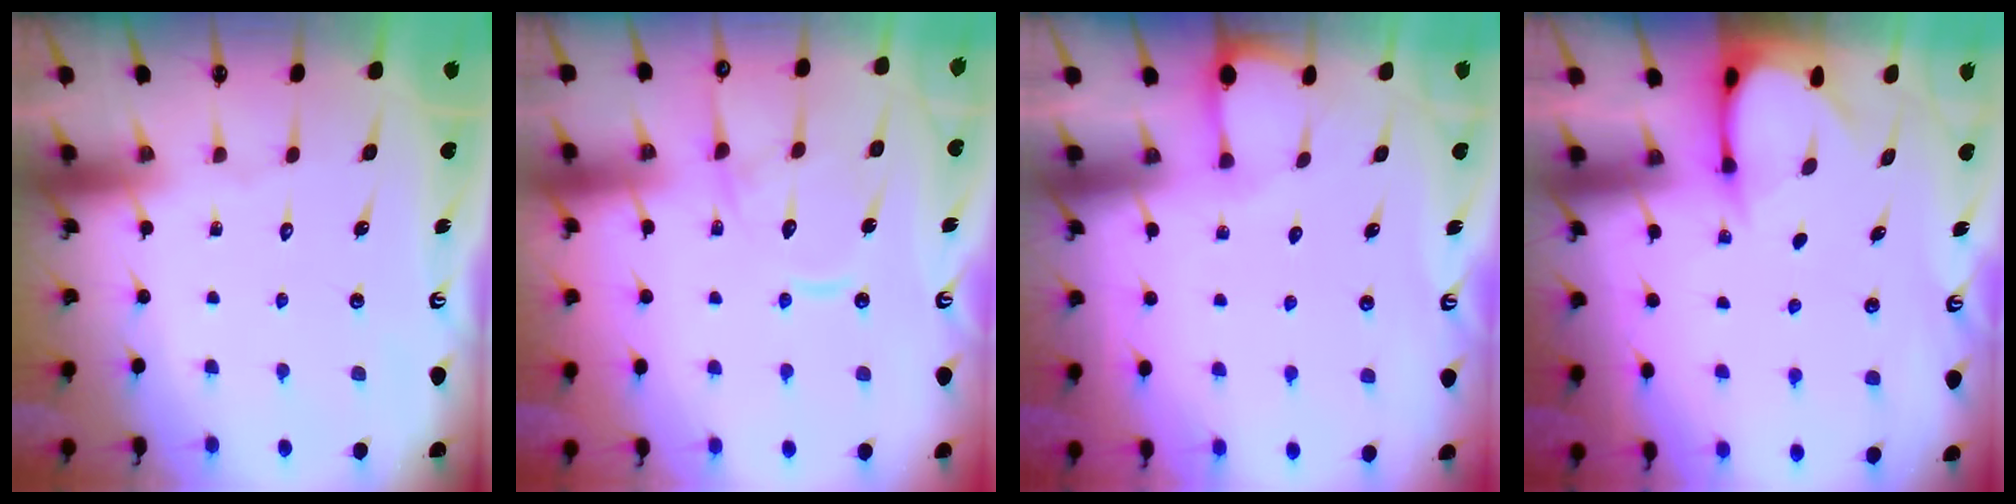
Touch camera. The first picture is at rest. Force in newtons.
{"total": 11.6, "press": 11.5, "slide": 1.3}
{"total": 2.7, "press": 2.7, "slide": 0.3}
{"total": 3.4, "press": 3.4, "slide": 0.3}